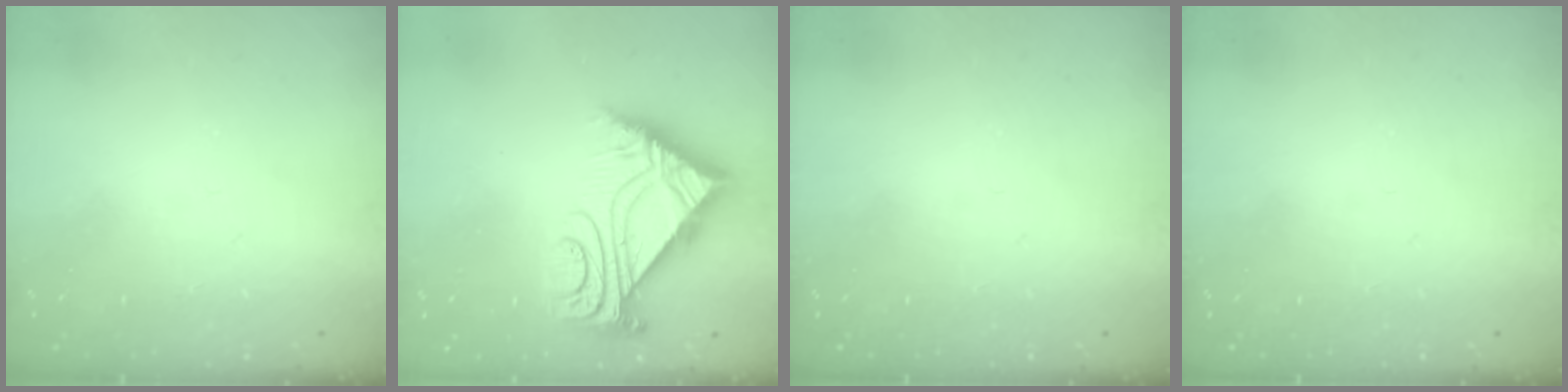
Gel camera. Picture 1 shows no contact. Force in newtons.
{"total": 8.9, "press": 8.8, "slide": 1.1}
{"total": 0.0}
{"total": 0.0}